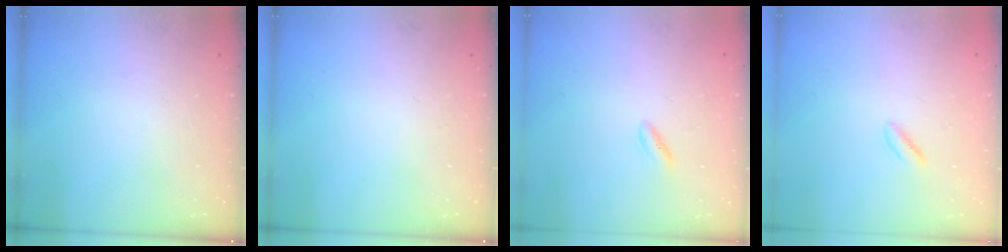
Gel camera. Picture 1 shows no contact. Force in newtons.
{"total": 0.0}
{"total": 1.8, "press": 1.6, "slide": 0.8}
{"total": 1.5, "press": 1.3, "slide": 0.8}